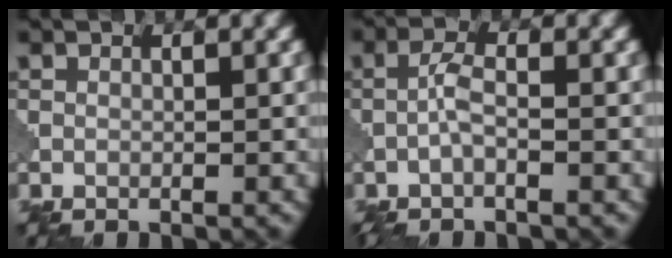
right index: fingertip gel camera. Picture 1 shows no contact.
{"total": 2.4, "force": [-1.0, 0.6, 2.1], "torque": [-0.051, 0.005, -0.028]}